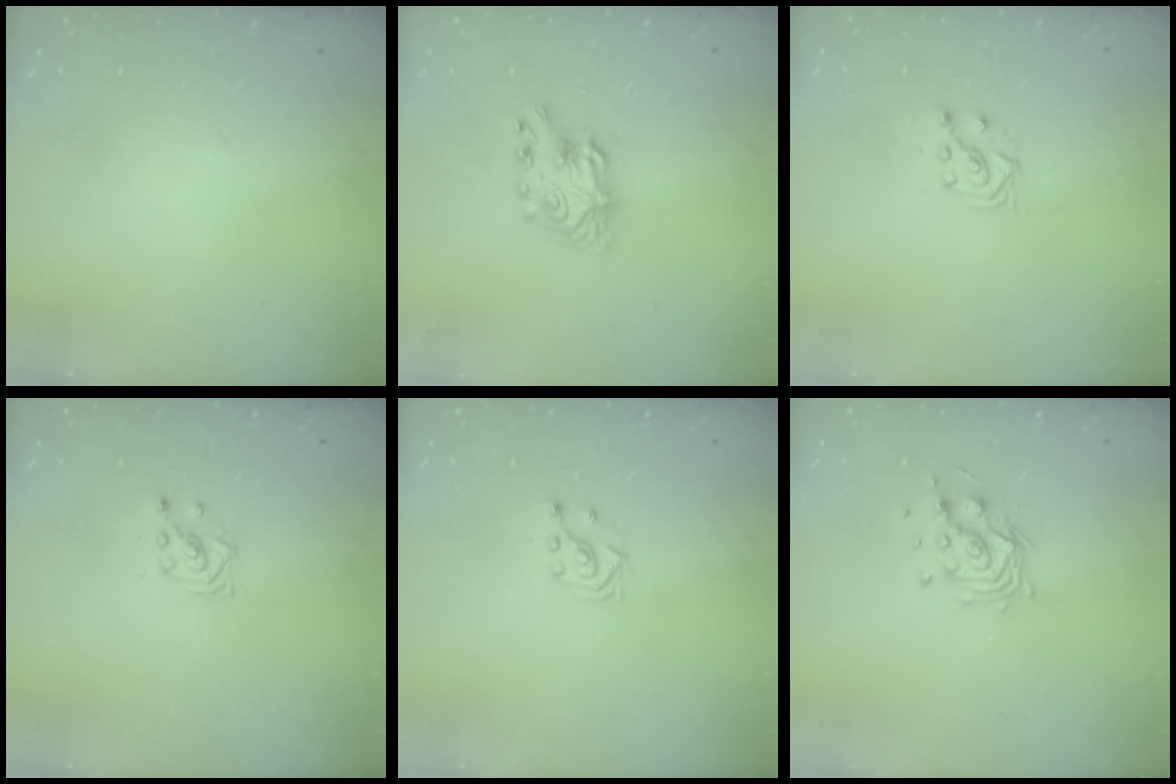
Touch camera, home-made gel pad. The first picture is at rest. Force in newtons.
{"total": 7.7, "press": 7.7, "slide": 0.7}
{"total": 5.7, "press": 5.6, "slide": 0.9}
{"total": 3.3, "press": 3.3, "slide": 0.4}
{"total": 3.0, "press": 2.8, "slide": 1.0}
{"total": 10.5, "press": 10.5, "slide": 0.6}